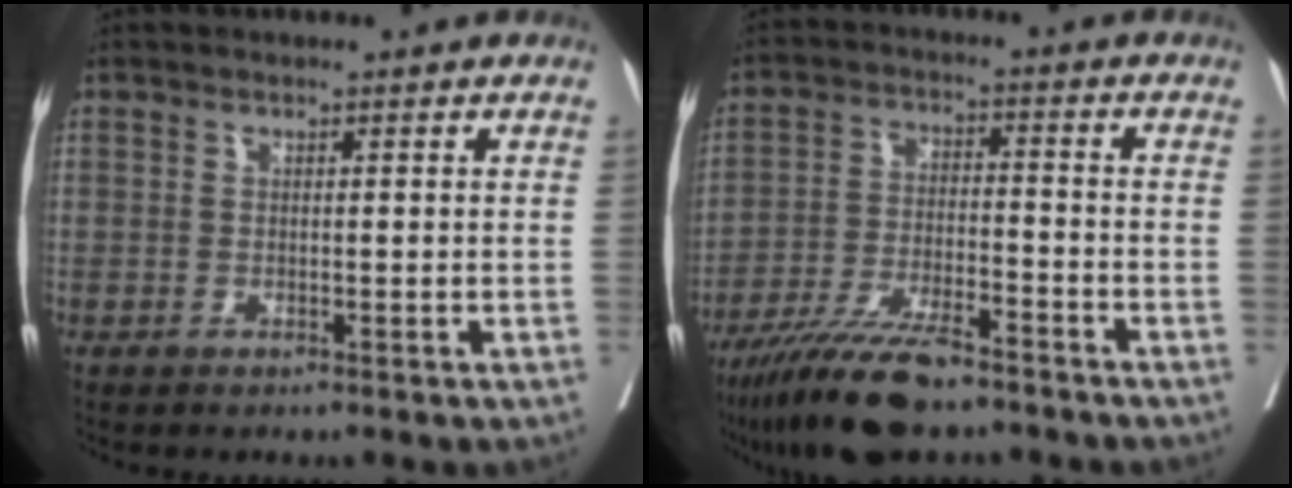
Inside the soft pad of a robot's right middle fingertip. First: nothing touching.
{"total": 11.7, "force": [-9.3, 2.0, 6.8], "torque": [-0.122, -0.024, -0.164]}